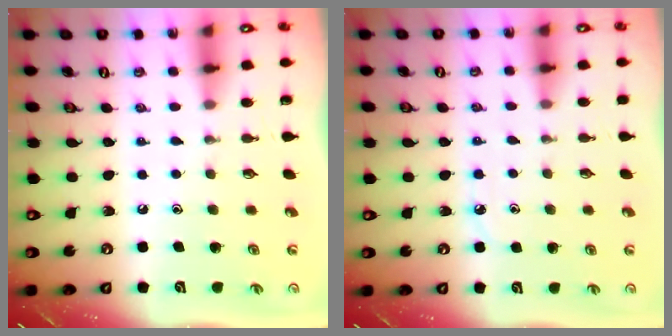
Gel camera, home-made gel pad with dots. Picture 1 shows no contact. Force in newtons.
{"total": 4.3, "press": 4.3, "slide": 0.3}